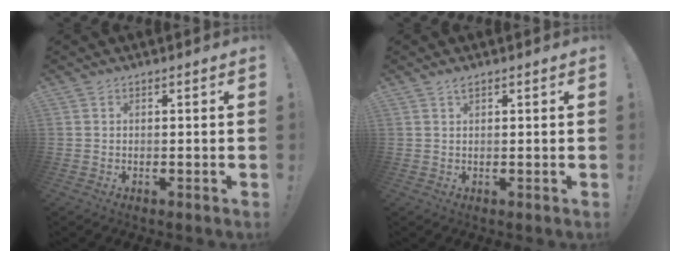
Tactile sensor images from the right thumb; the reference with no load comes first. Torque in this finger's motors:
{"motor_torque": [0.19, -0.25, 0.13, -0.05, 0.00]}